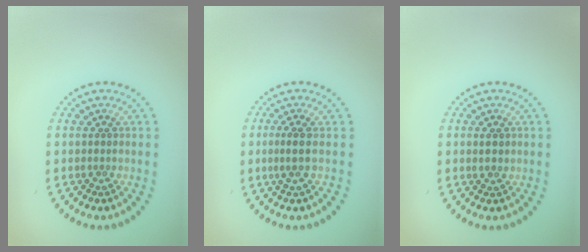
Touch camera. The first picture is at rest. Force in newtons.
{"total": 1.7, "press": 1.3, "slide": 1.1}
{"total": 1.1, "press": 1.1, "slide": 0.3}